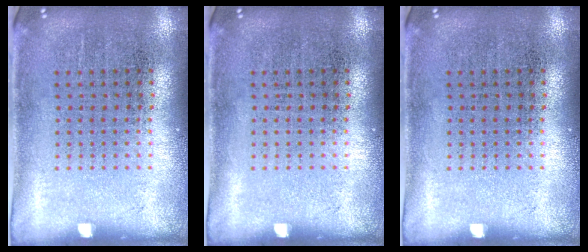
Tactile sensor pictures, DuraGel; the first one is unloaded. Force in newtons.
{"total": 0.0}
{"total": 0.0}